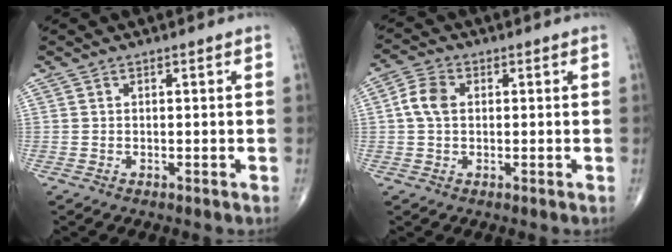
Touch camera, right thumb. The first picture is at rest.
{"total": 4.9, "force": [0.5, 3.4, 3.5], "torque": [-0.074, 0.012, 0.003]}